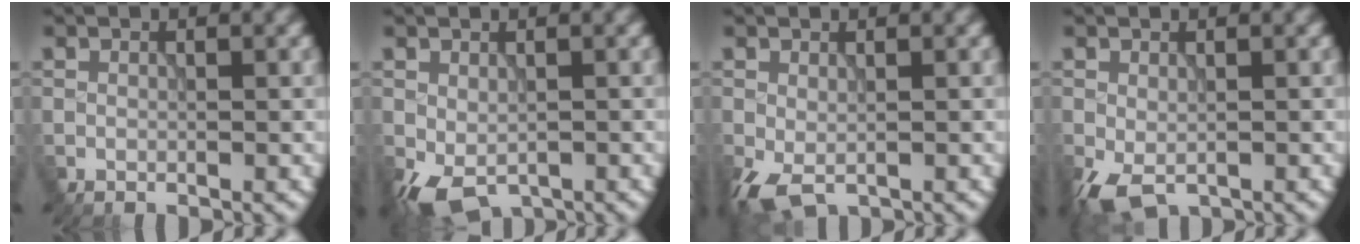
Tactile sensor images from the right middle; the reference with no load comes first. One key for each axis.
{"total": 3.7, "fx": -1.7, "fy": 2.2, "fz": 2.5, "tx": -0.051, "ty": -0.011, "tz": -0.026}
{"total": 3.1, "fx": -1.2, "fy": 1.7, "fz": 2.3, "tx": -0.064, "ty": -0.011, "tz": -0.023}
{"total": 3.3, "fx": -1.5, "fy": 1.8, "fz": 2.2, "tx": -0.059, "ty": -0.013, "tz": -0.028}